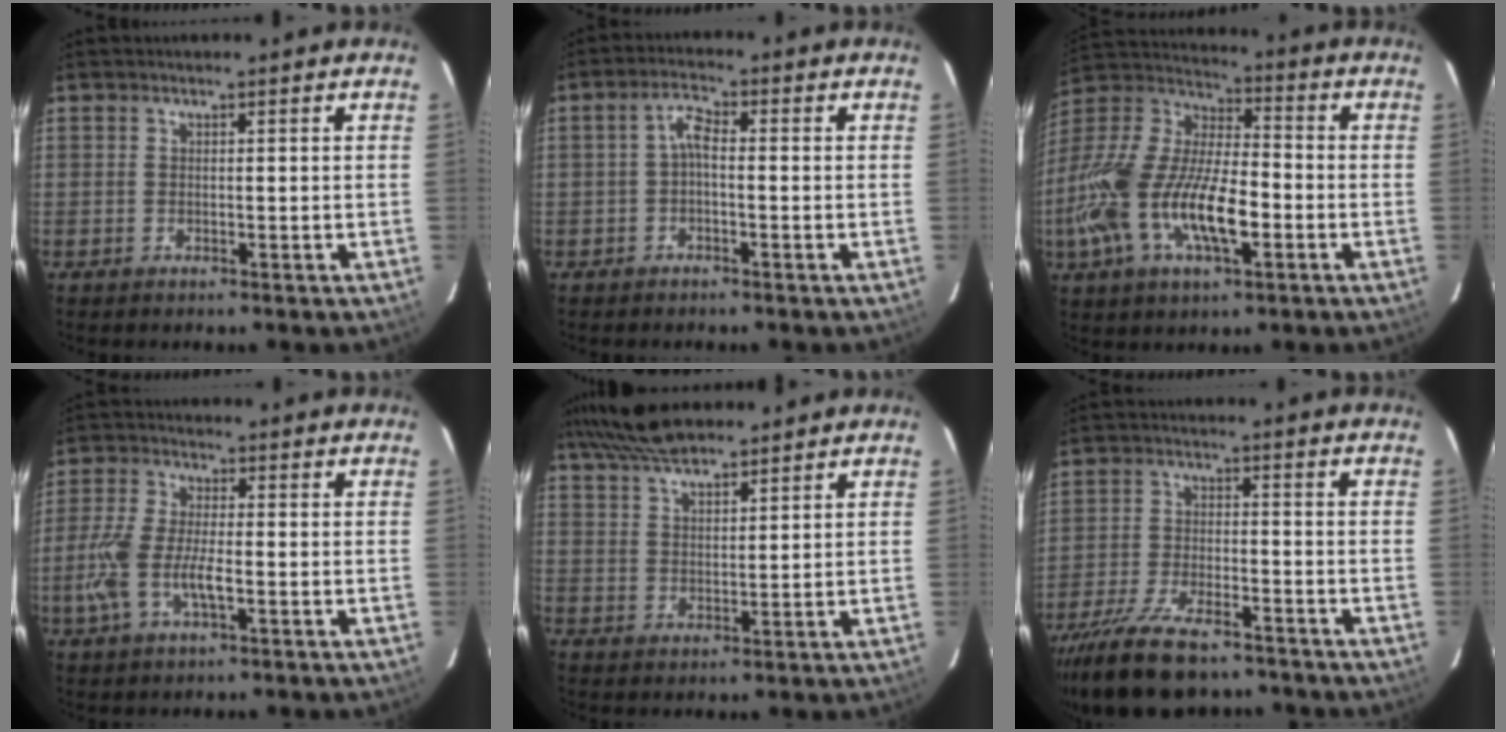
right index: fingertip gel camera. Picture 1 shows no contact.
{"total": 2.7, "force": [-0.7, 0.7, 2.5], "torque": [-0.055, 0.010, -0.016]}
{"total": 23.8, "force": [-7.4, 9.6, 20.4], "torque": [-0.420, -0.026, -0.140]}
{"total": 9.2, "force": [-2.7, 3.2, 8.2], "torque": [-0.182, -0.002, -0.053]}
{"total": 8.6, "force": [7.3, 1.9, 4.1], "torque": [-0.086, 0.023, 0.136]}
{"total": 16.8, "force": [-13.4, 5.6, 8.4], "torque": [-0.184, -0.030, -0.228]}